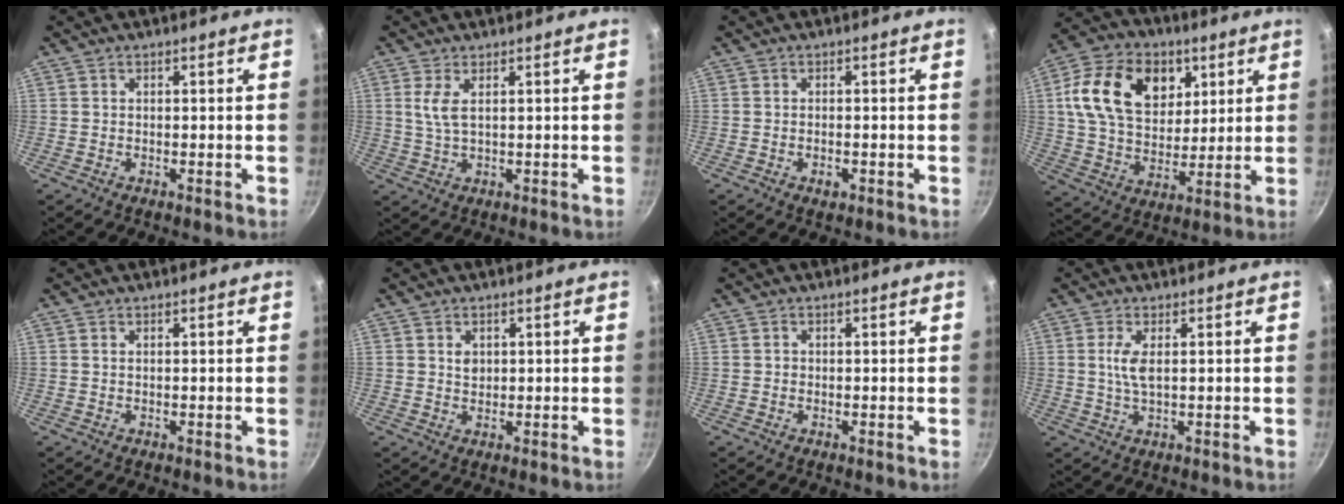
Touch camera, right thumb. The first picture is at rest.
{"total": 3.9, "force": [1.2, 1.5, 3.4], "torque": [-0.073, -0.007, 0.026]}
{"total": 1.7, "force": [-0.7, 0.9, 1.3], "torque": [-0.023, 0.001, -0.012]}
{"total": 19.4, "force": [6.5, 13.6, 12.1], "torque": [-0.194, -0.009, 0.106]}
{"total": 0.0}
{"total": 2.0, "force": [0.6, 1.6, 1.1], "torque": [-0.012, -0.002, 0.010]}
{"total": 0.6, "force": [0.0, 0.6, 0.1], "torque": [0.002, 0.003, -0.001]}
{"total": 3.9, "force": [0.7, 1.4, 3.6], "torque": [-0.078, -0.001, 0.015]}